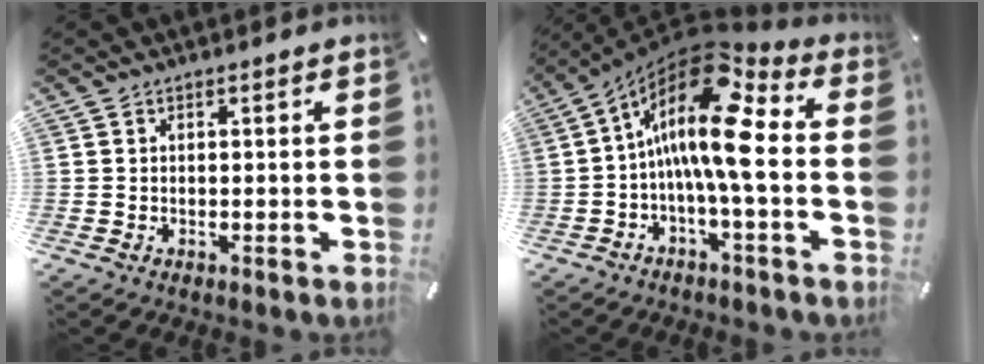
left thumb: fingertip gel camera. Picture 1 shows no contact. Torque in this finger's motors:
{"motor_torque": [-0.26, 2.84, 2.67, -0.10, 0.63]}